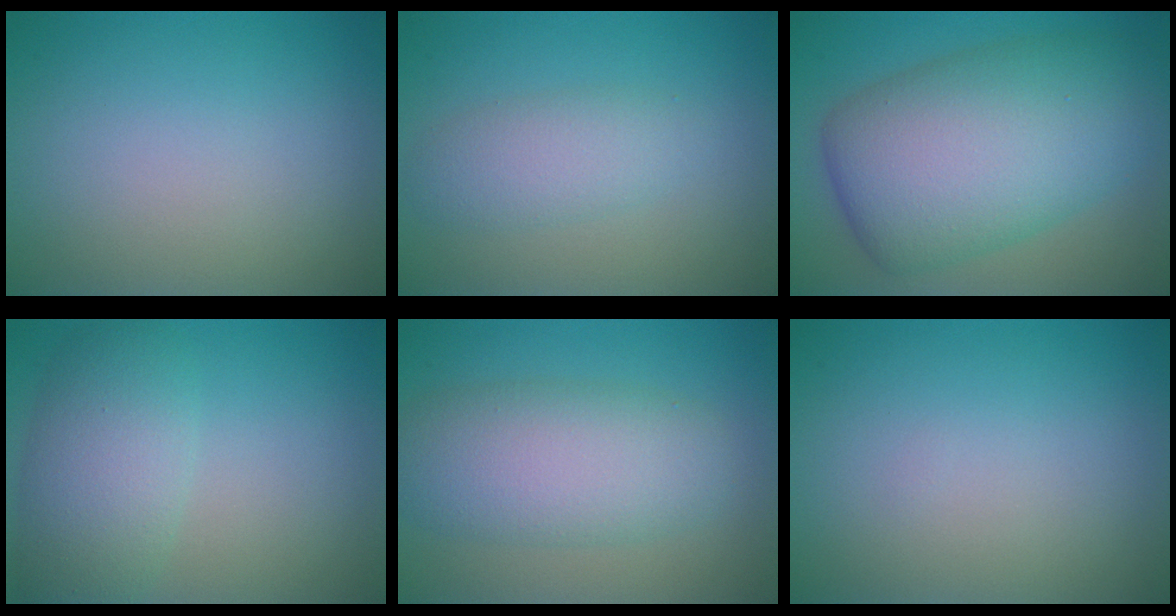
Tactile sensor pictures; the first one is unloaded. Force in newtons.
{"total": 2.8, "press": 2.8, "slide": 0.1}
{"total": 11.7, "press": 11.7, "slide": 0.1}
{"total": 5.0, "press": 5.0, "slide": 0.4}
{"total": 6.4, "press": 6.4, "slide": 0.5}
{"total": 0.0}